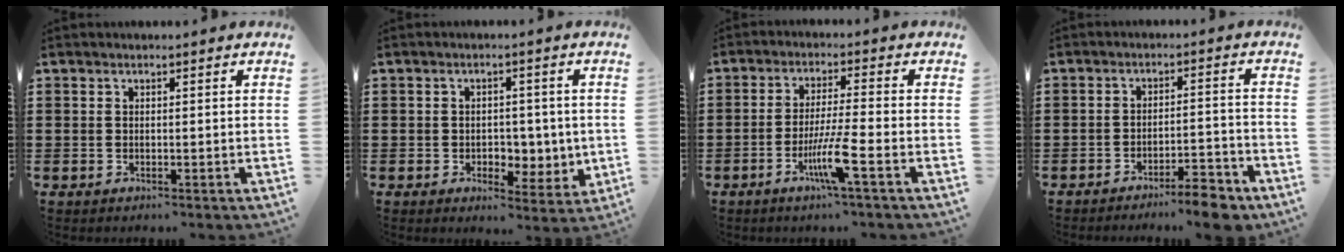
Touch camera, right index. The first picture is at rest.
{"total": 4.0, "force": [0.2, 3.4, 2.1], "torque": [-0.037, 0.006, -0.002]}
{"total": 7.0, "force": [-3.2, -0.1, 6.2], "torque": [-0.121, -0.015, -0.060]}
{"total": 5.9, "force": [-5.4, 0.6, 2.3], "torque": [-0.035, 0.004, -0.101]}